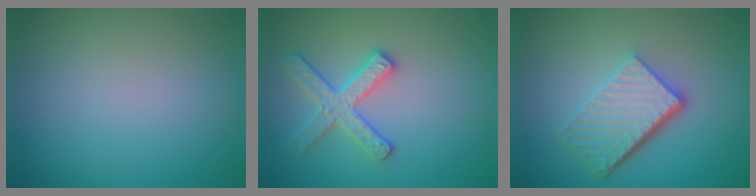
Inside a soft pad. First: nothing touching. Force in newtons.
{"total": 2.9, "press": 2.9, "slide": 0.4}
{"total": 6.0, "press": 4.1, "slide": 4.4}